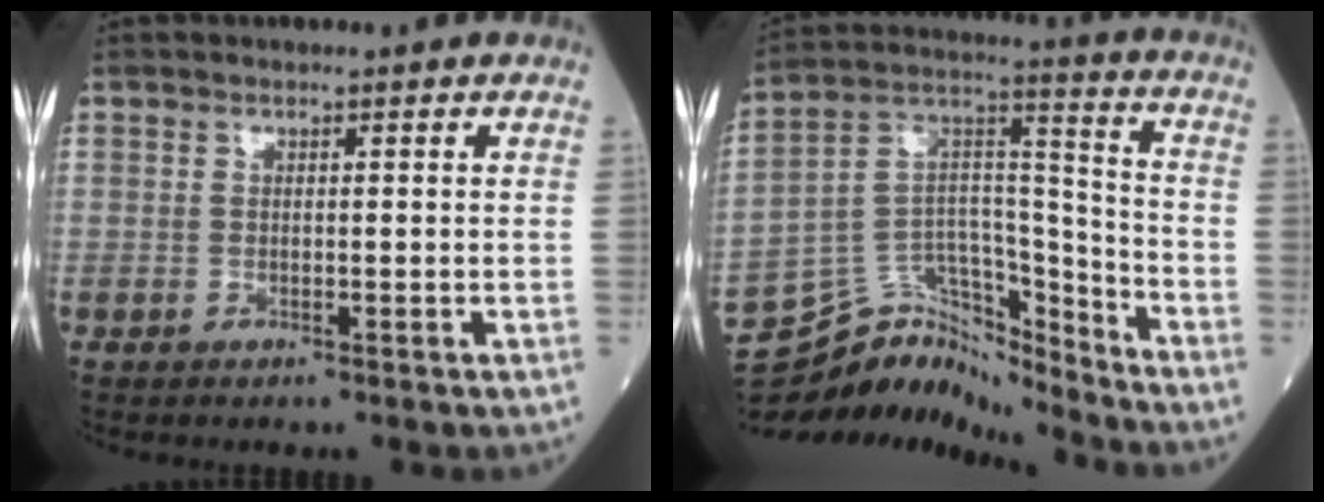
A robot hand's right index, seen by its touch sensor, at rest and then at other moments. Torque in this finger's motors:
{"motor_torque": [-1.01, -1.09, -0.18, -0.13]}